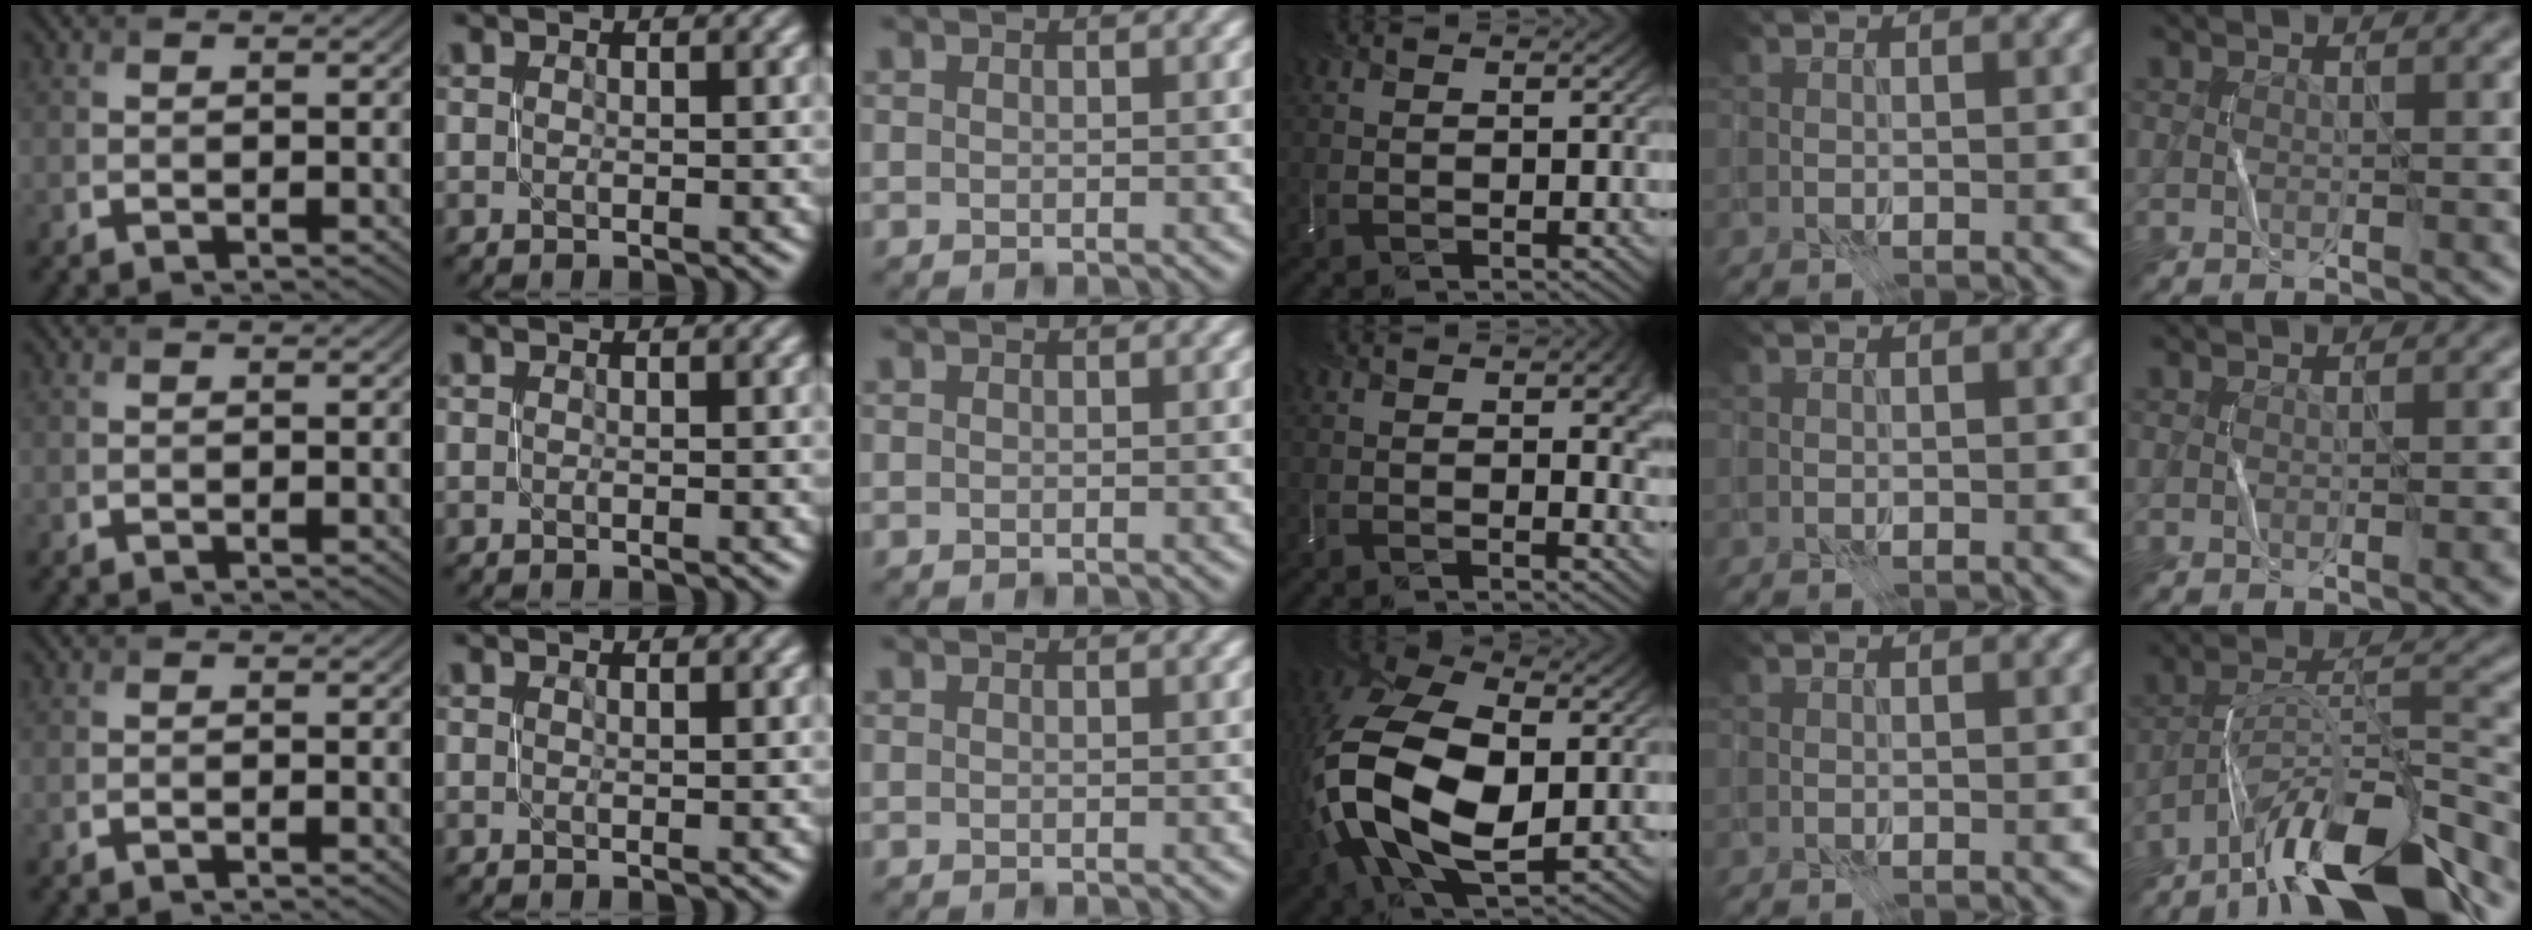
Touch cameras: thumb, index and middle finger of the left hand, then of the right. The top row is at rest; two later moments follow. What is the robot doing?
{"motion": "open", "object": "stapler"}